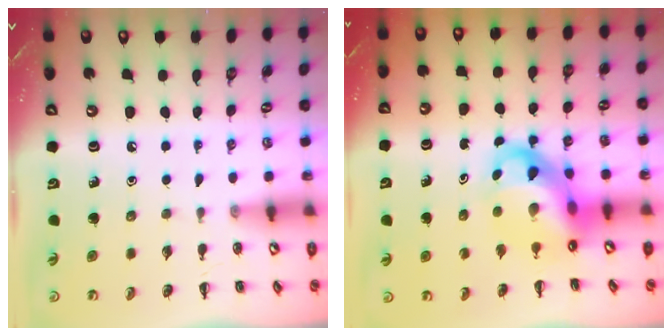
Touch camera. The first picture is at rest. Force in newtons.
{"total": 10.3, "press": 9.9, "slide": 3.0}